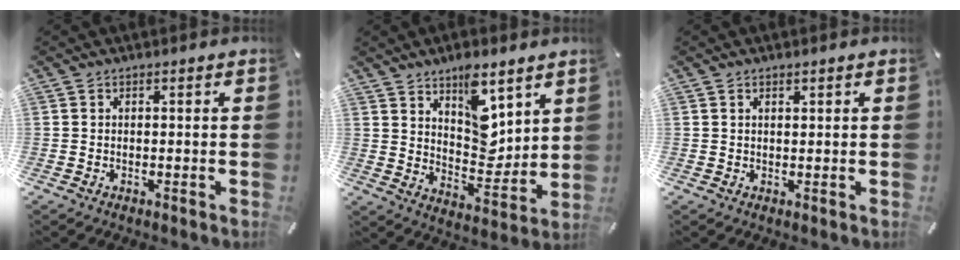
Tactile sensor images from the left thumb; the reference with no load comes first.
{"total": 11.7, "force": [7.6, 6.5, 6.2], "torque": [-0.066, -0.066, 0.135]}
{"total": 0.8, "force": [0.6, 0.4, 0.3], "torque": [-0.006, 0.000, 0.011]}